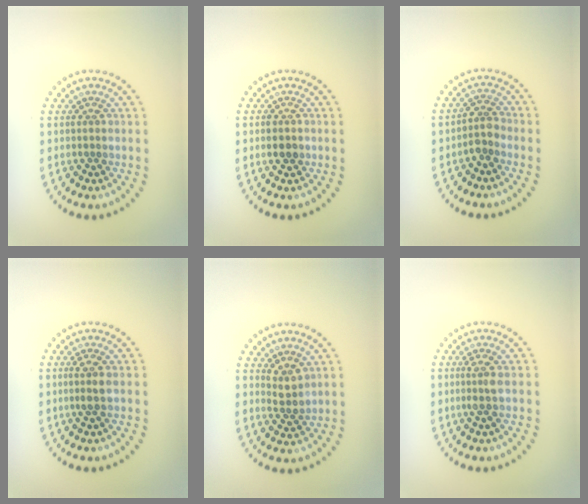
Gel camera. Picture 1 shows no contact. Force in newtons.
{"total": 1.3, "press": 1.3, "slide": 0.1}
{"total": 1.9, "press": 1.5, "slide": 1.1}
{"total": 1.5, "press": 1.2, "slide": 0.8}
{"total": 1.9, "press": 1.5, "slide": 1.2}
{"total": 1.5, "press": 1.2, "slide": 1.0}